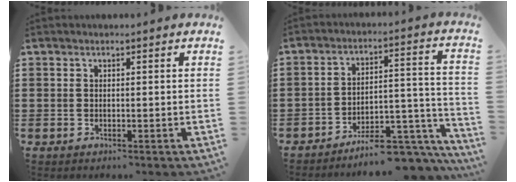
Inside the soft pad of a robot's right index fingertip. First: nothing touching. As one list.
[{"total": 7.5, "force": [-6.5, 2.1, 3.2], "torque": [-0.041, 0.020, -0.120]}]